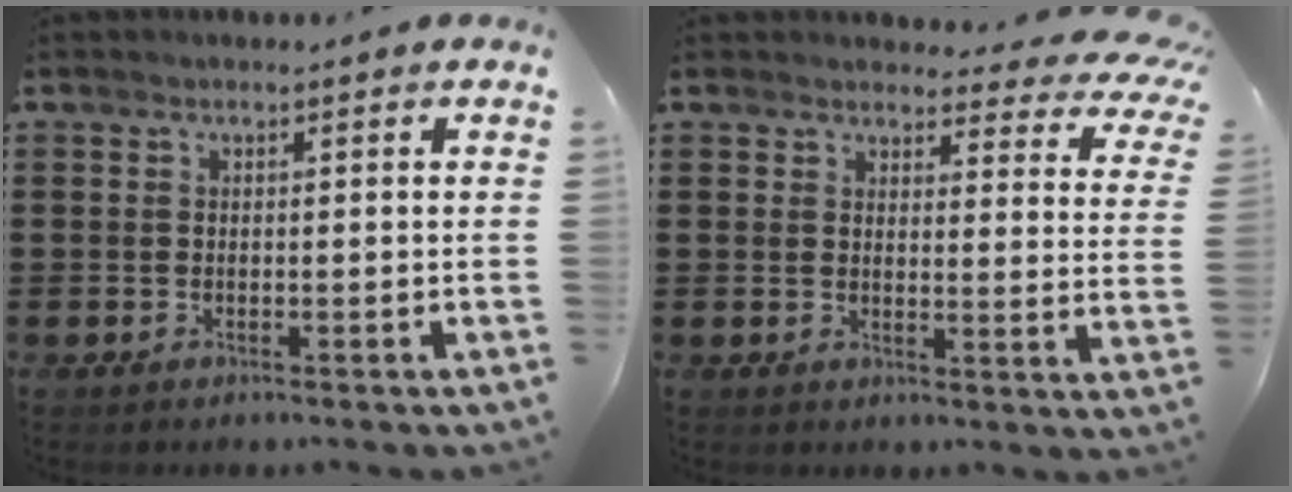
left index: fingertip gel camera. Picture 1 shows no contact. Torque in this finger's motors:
{"motor_torque": [2.14, 0.00, 0.70, 0.08]}